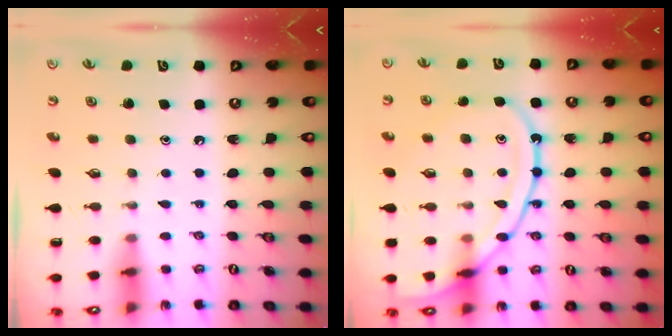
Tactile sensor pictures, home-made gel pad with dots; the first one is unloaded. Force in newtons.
{"total": 15.6, "press": 15.6, "slide": 1.3}